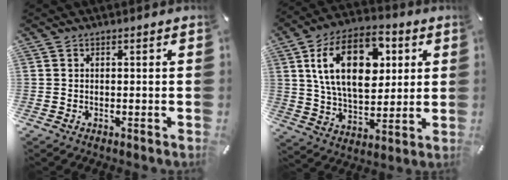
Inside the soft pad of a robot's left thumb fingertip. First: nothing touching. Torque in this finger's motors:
{"motor_torque": [1.91, 1.57, 2.11, -0.66, 0.30]}